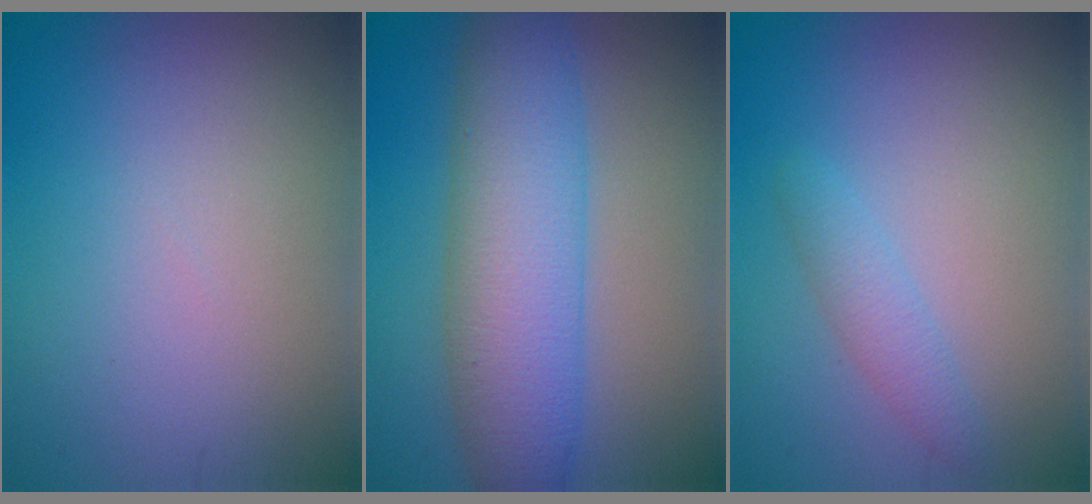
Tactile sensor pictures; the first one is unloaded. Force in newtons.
{"total": 7.9, "press": 7.9, "slide": 0.2}
{"total": 1.8, "press": 1.8, "slide": 0.1}